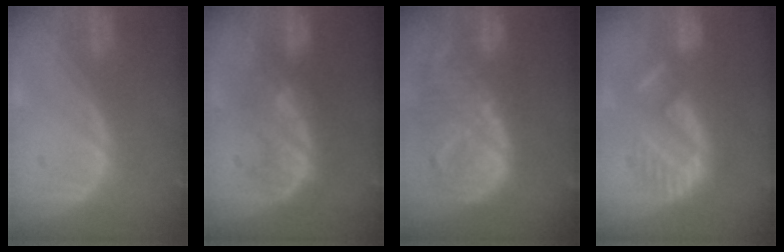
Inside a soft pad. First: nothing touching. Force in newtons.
{"total": 8.1, "press": 7.9, "slide": 1.7}
{"total": 12.6, "press": 11.0, "slide": 6.2}
{"total": 9.0, "press": 8.9, "slide": 1.8}